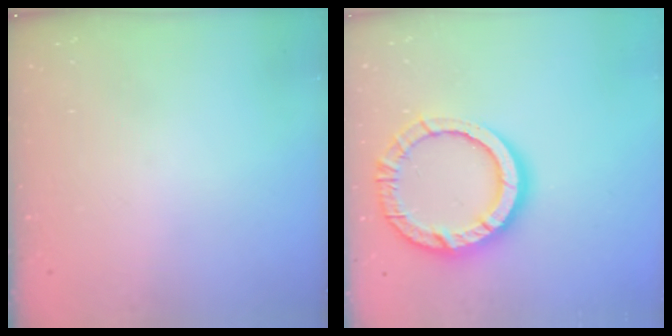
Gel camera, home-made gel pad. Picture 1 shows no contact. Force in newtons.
{"total": 14.5, "press": 14.5, "slide": 1.1}